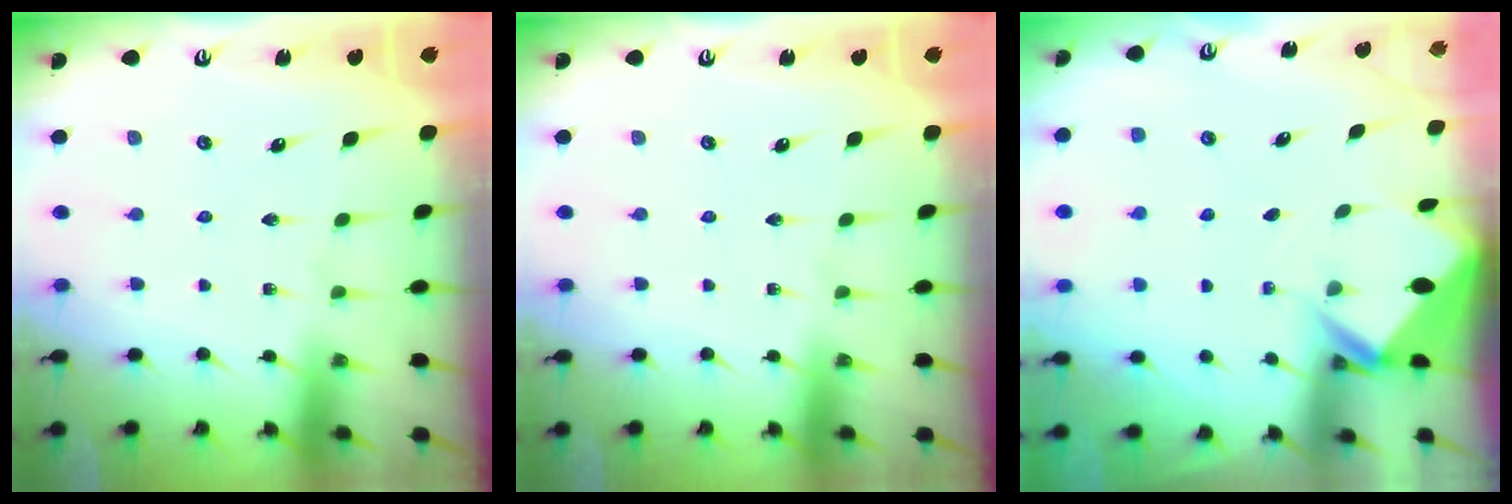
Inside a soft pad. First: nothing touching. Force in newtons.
{"total": 0.0}
{"total": 2.6, "press": 2.6, "slide": 0.1}